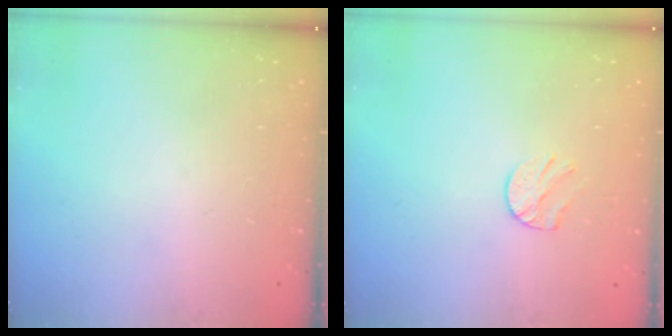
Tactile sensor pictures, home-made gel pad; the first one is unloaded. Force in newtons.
{"total": 5.9, "press": 5.9, "slide": 0.6}